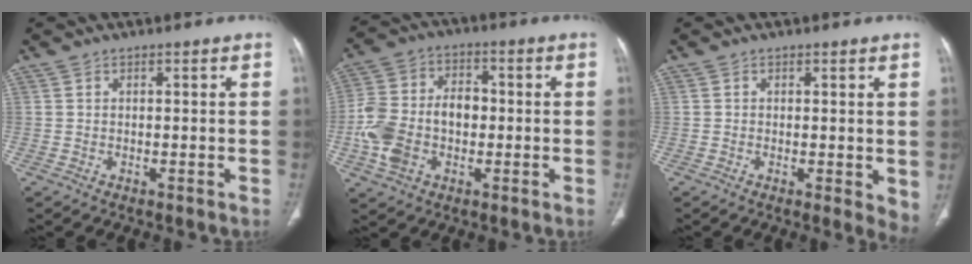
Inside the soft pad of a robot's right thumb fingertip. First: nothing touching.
{"total": 13.2, "force": [-1.9, 9.2, 9.3], "torque": [-0.178, 0.034, -0.038]}
{"total": 4.0, "force": [0.0, 1.5, 3.7], "torque": [-0.044, -0.012, -0.002]}